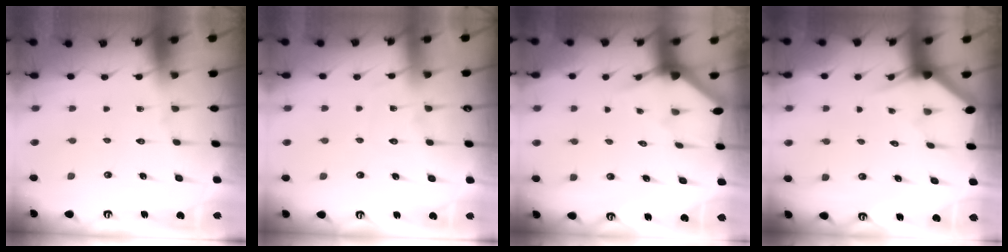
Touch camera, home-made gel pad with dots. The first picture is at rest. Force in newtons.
{"total": 3.6, "press": 3.5, "slide": 0.5}
{"total": 3.0, "press": 3.0, "slide": 0.2}
{"total": 3.0, "press": 3.0, "slide": 0.2}